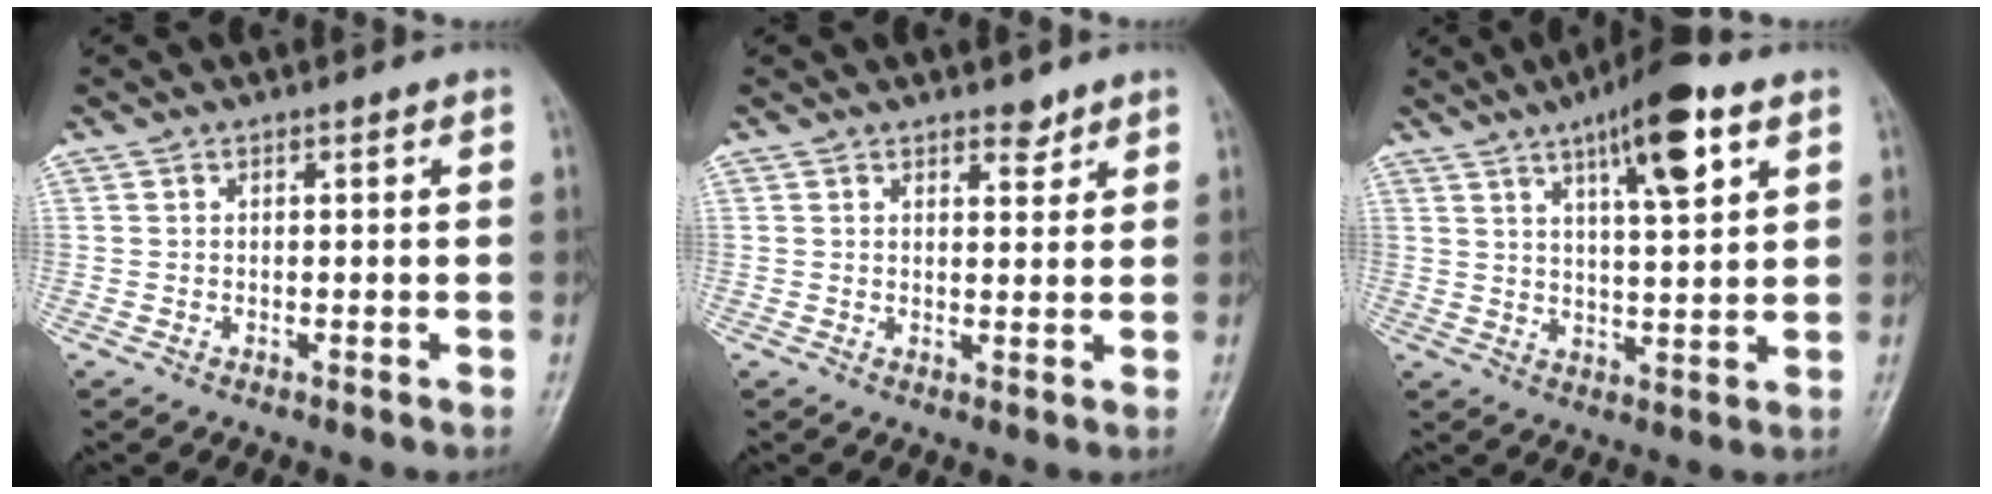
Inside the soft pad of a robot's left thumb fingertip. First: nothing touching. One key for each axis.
{"total": 2.7, "fx": 2.1, "fy": 1.3, "fz": 1.2, "tx": -0.001, "ty": -0.013, "tz": 0.030}
{"total": 12.1, "fx": 6.2, "fy": 3.0, "fz": 9.9, "tx": -0.143, "ty": -0.020, "tz": 0.095}